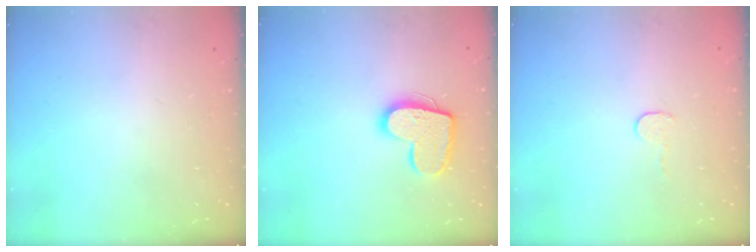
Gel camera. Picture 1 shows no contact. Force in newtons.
{"total": 14.5, "press": 14.5, "slide": 0.9}
{"total": 3.7, "press": 3.7, "slide": 0.3}